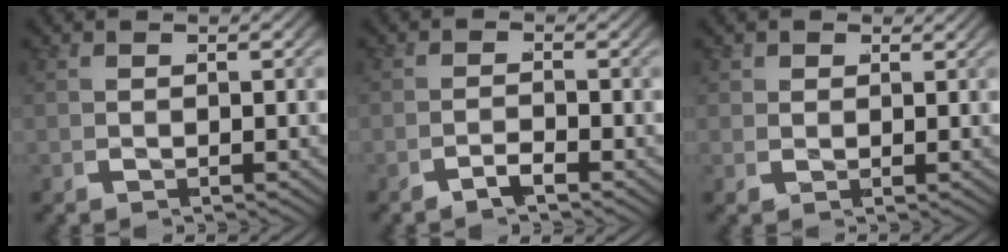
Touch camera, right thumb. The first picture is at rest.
{"total": 1.7, "force": [-1.7, -0.1, -0.3], "torque": [0.009, -0.002, -0.039]}
{"total": 1.2, "force": [1.1, 0.6, 0.0], "torque": [0.001, -0.004, 0.019]}